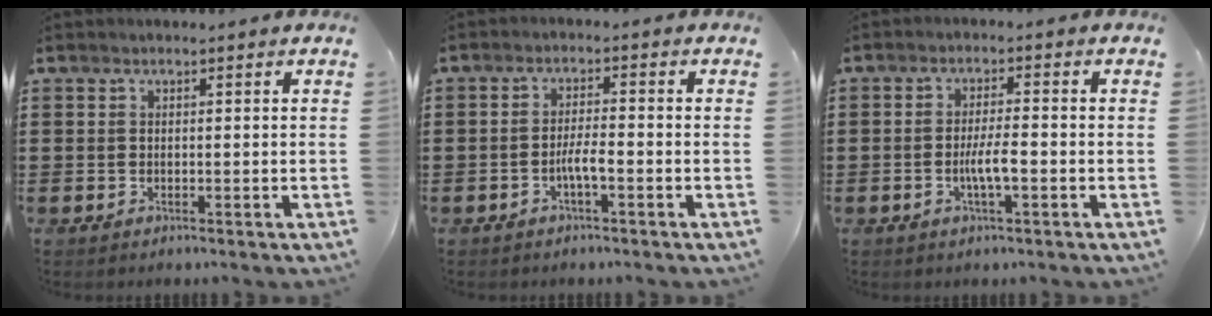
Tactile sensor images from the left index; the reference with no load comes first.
{"total": 3.2, "force": [-1.4, 0.6, 2.8], "torque": [-0.058, 0.002, -0.028]}
{"total": 4.0, "force": [-1.1, 0.7, 3.8], "torque": [-0.073, 0.000, -0.022]}